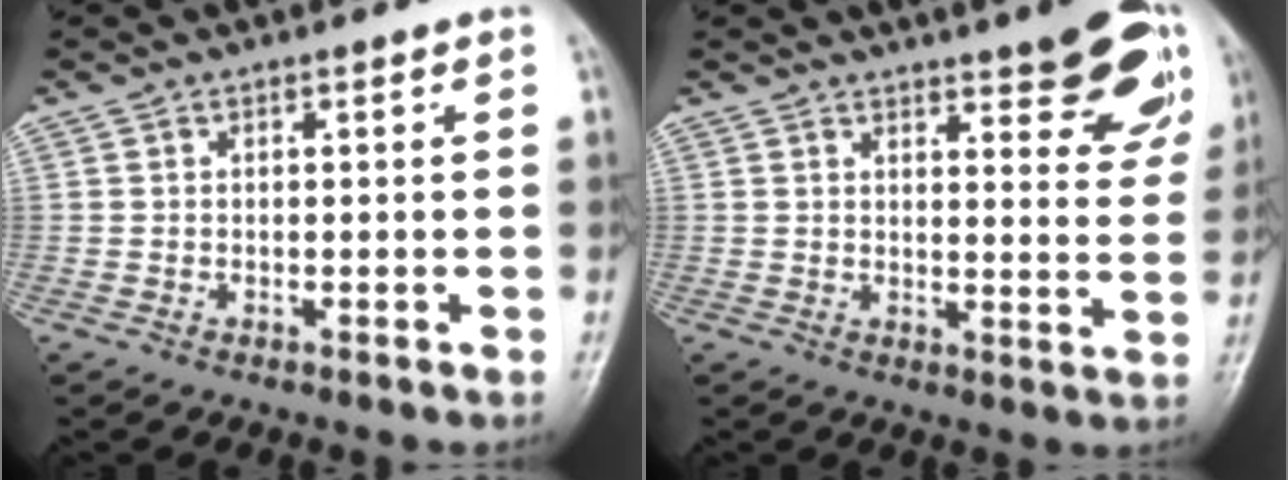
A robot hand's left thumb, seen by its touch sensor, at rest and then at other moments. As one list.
[{"total": 13.1, "force": [8.1, 4.1, 9.5], "torque": [-0.082, -0.040, 0.096]}]